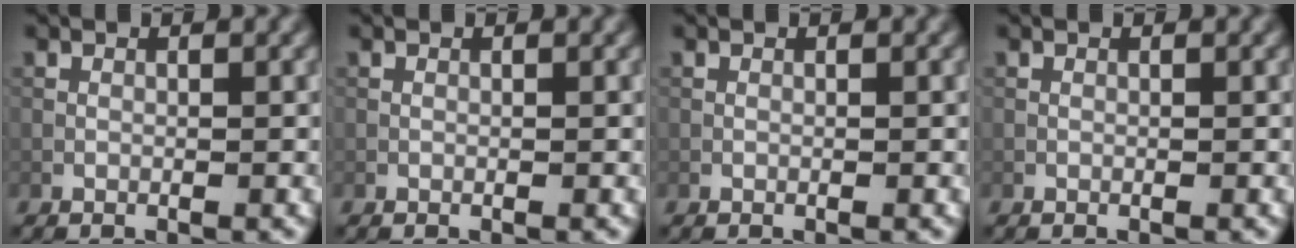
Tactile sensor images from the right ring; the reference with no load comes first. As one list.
[{"total": 0.0}, {"total": 0.0}, {"total": 0.0}]